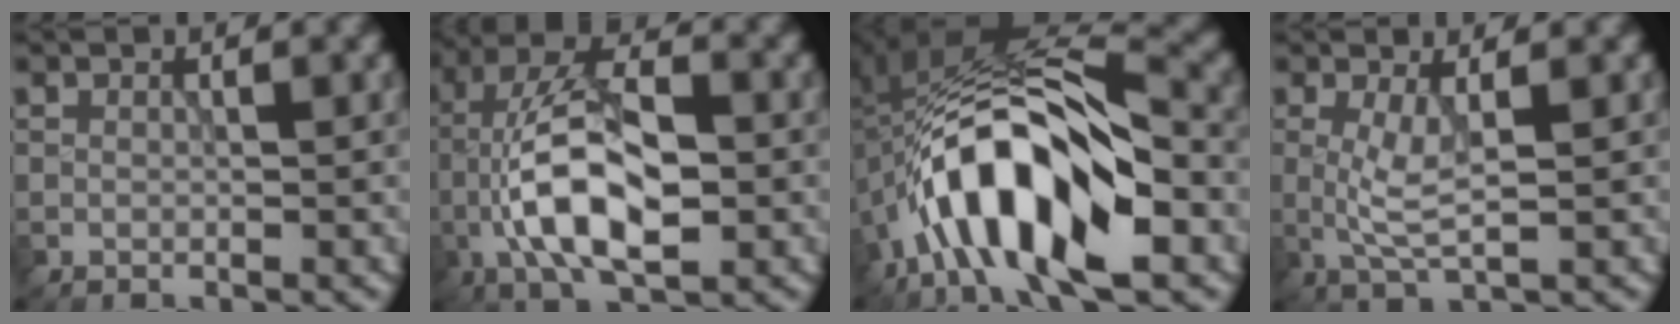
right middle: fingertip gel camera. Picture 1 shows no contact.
{"total": 10.9, "force": [-2.3, 4.9, 9.5], "torque": [-0.182, 0.018, -0.050]}
{"total": 13.3, "force": [-4.5, 5.4, 11.3], "torque": [-0.198, 0.020, -0.085]}
{"total": 3.0, "force": [0.3, 0.6, 2.9], "torque": [-0.065, -0.003, 0.008]}